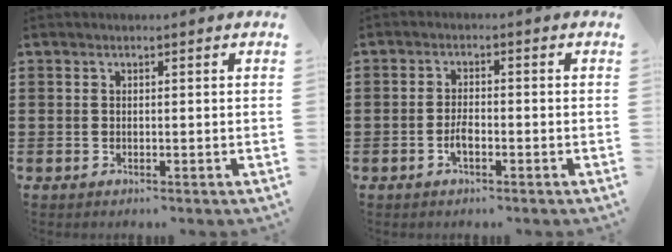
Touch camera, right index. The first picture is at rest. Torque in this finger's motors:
{"motor_torque": [0.65, 0.57, 0.34, 0.07]}